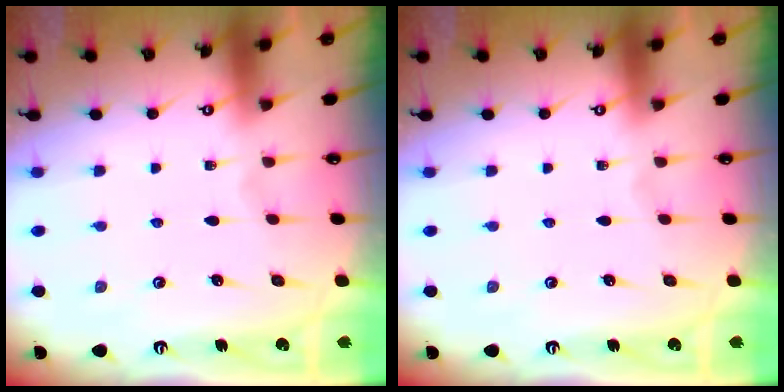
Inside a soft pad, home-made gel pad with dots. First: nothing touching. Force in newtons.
{"total": 0.0}